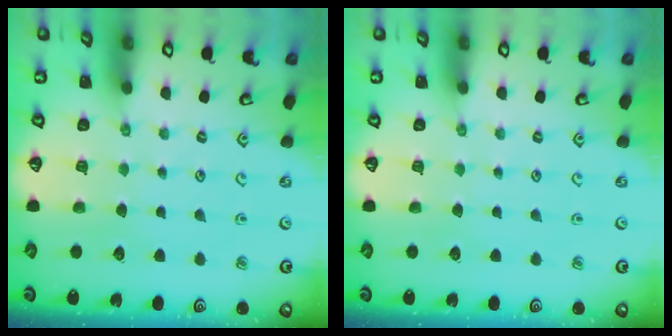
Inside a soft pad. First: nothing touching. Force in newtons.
{"total": 0.0}